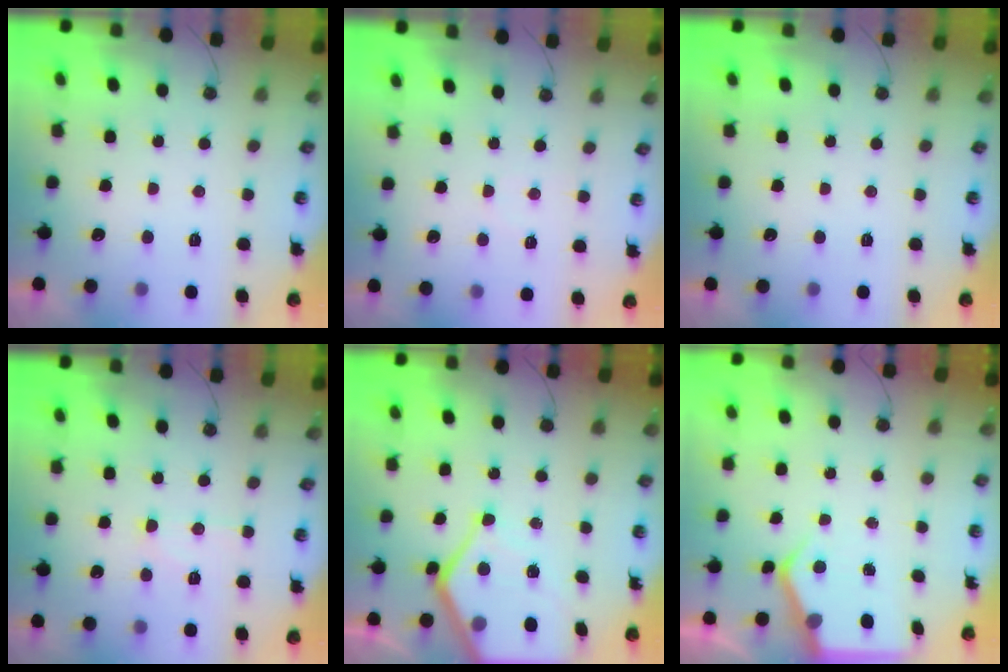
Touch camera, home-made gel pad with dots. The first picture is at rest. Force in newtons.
{"total": 1.9, "press": 1.9, "slide": 0.3}
{"total": 0.0}
{"total": 7.6, "press": 7.6, "slide": 0.6}
{"total": 10.9, "press": 10.9, "slide": 0.7}
{"total": 4.9, "press": 4.9, "slide": 0.2}